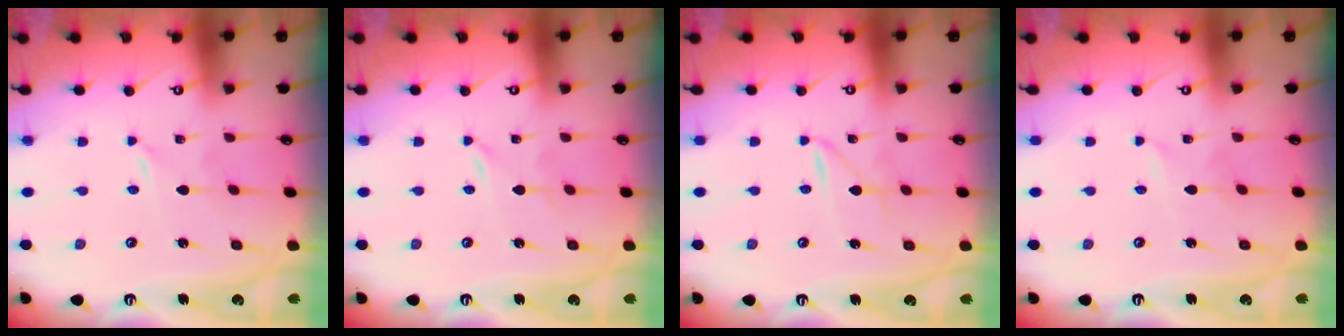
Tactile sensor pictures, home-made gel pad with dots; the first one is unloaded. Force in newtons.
{"total": 0.0}
{"total": 1.4, "press": 1.4, "slide": 0.2}
{"total": 1.7, "press": 1.7, "slide": 0.2}